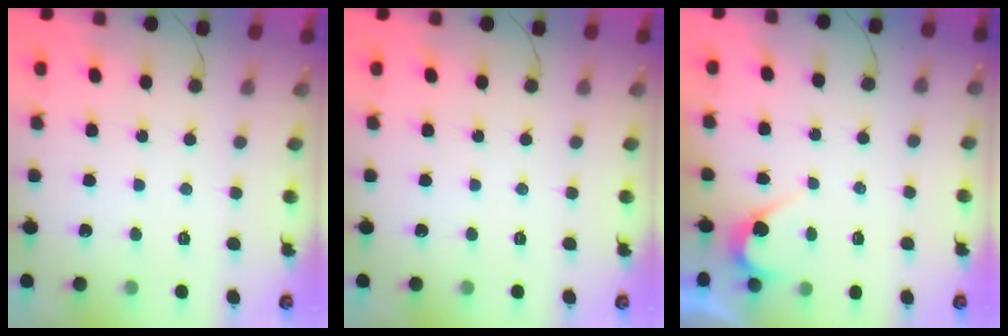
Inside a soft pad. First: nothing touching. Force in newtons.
{"total": 0.0}
{"total": 3.1, "press": 3.1, "slide": 0.2}